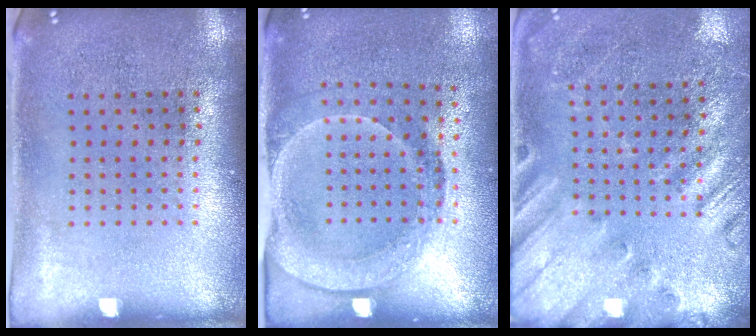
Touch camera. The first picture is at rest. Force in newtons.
{"total": 1.7, "press": 1.4, "slide": 1.1}
{"total": 2.2, "press": 1.8, "slide": 1.2}